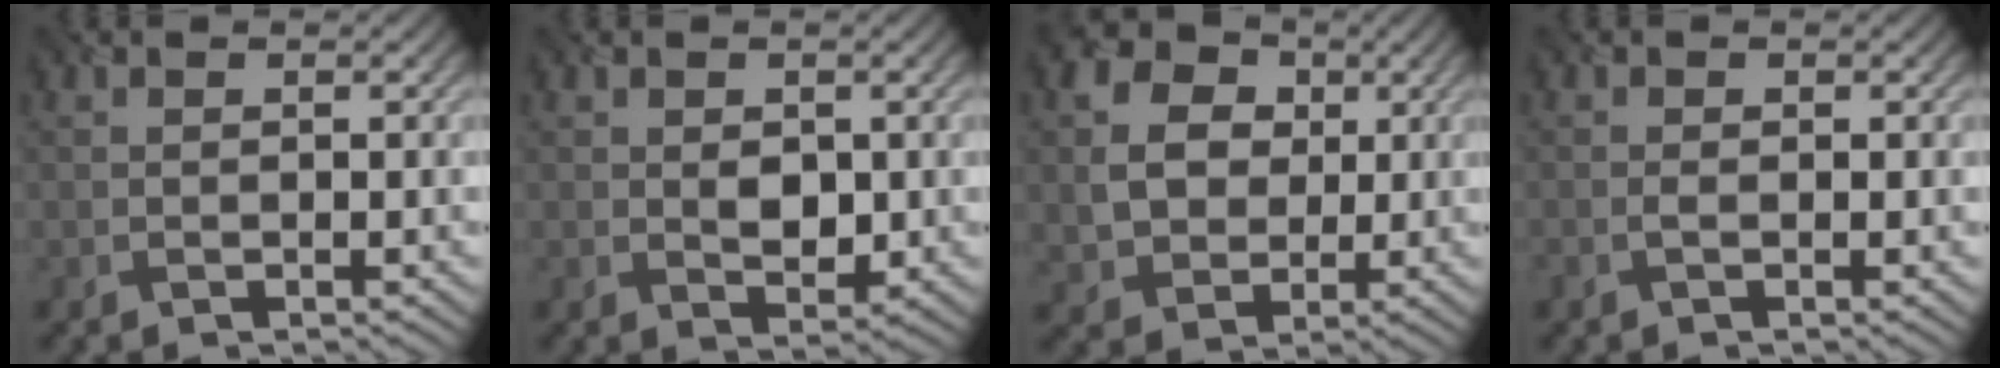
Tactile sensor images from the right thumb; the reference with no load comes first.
{"total": 2.6, "force": [0.3, 1.8, 1.8], "torque": [-0.039, -0.005, 0.008]}
{"total": 7.4, "force": [1.5, 6.1, 3.9], "torque": [-0.101, 0.003, 0.020]}
{"total": 0.7, "force": [-0.2, 0.4, 0.6], "torque": [-0.017, 0.001, -0.005]}